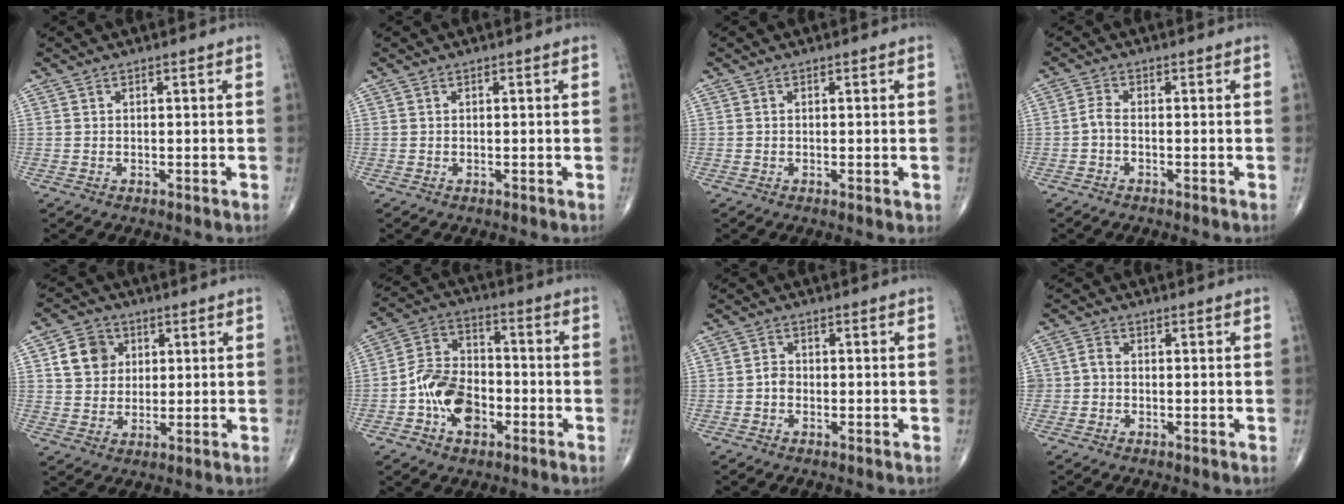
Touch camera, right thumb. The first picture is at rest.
{"total": 0.0}
{"total": 1.1, "force": [-0.2, 0.4, 1.0], "torque": [-0.017, -0.004, -0.004]}
{"total": 1.8, "force": [-0.8, 0.7, 1.5], "torque": [-0.032, 0.005, -0.022]}
{"total": 7.8, "force": [2.3, 6.7, 3.3], "torque": [-0.031, -0.003, 0.039]}
{"total": 12.2, "force": [-4.0, 8.2, 8.1], "torque": [-0.121, 0.037, -0.079]}
{"total": 1.7, "force": [-0.6, 1.4, 0.9], "torque": [-0.007, 0.006, -0.017]}
{"total": 2.0, "force": [-0.6, 1.7, 0.9], "torque": [-0.008, 0.006, -0.016]}